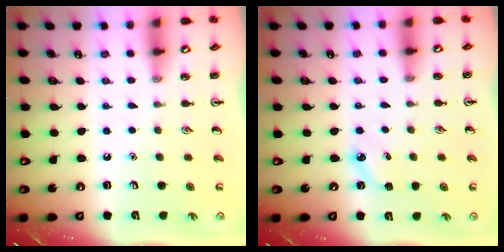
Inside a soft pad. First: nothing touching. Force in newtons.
{"total": 3.9, "press": 3.7, "slide": 1.1}